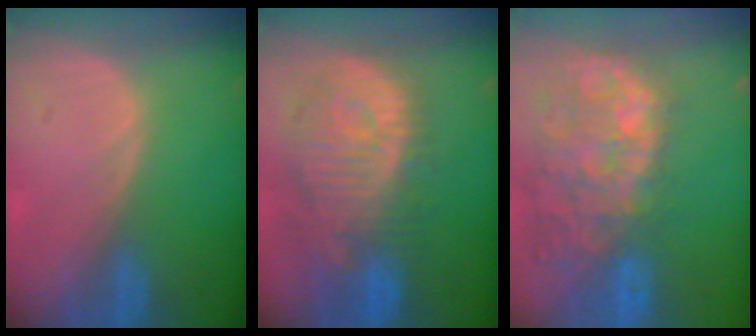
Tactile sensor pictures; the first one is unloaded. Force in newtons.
{"total": 12.5, "press": 11.2, "slide": 5.6}
{"total": 14.2, "press": 11.6, "slide": 8.3}